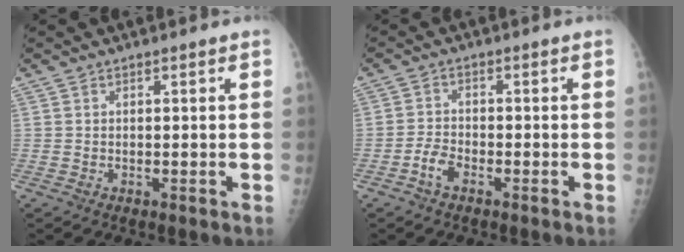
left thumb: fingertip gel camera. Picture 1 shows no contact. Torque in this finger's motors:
{"motor_torque": [0.21, 0.16, -0.08, -0.05, 0.11]}